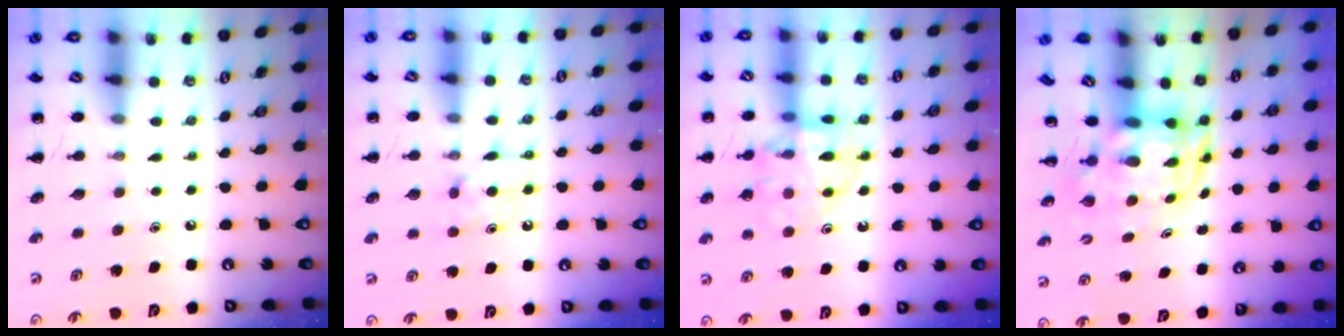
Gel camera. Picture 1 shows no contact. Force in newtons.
{"total": 6.8, "press": 6.6, "slide": 1.8}
{"total": 13.5, "press": 13.4, "slide": 1.6}
{"total": 3.2, "press": 3.1, "slide": 0.7}